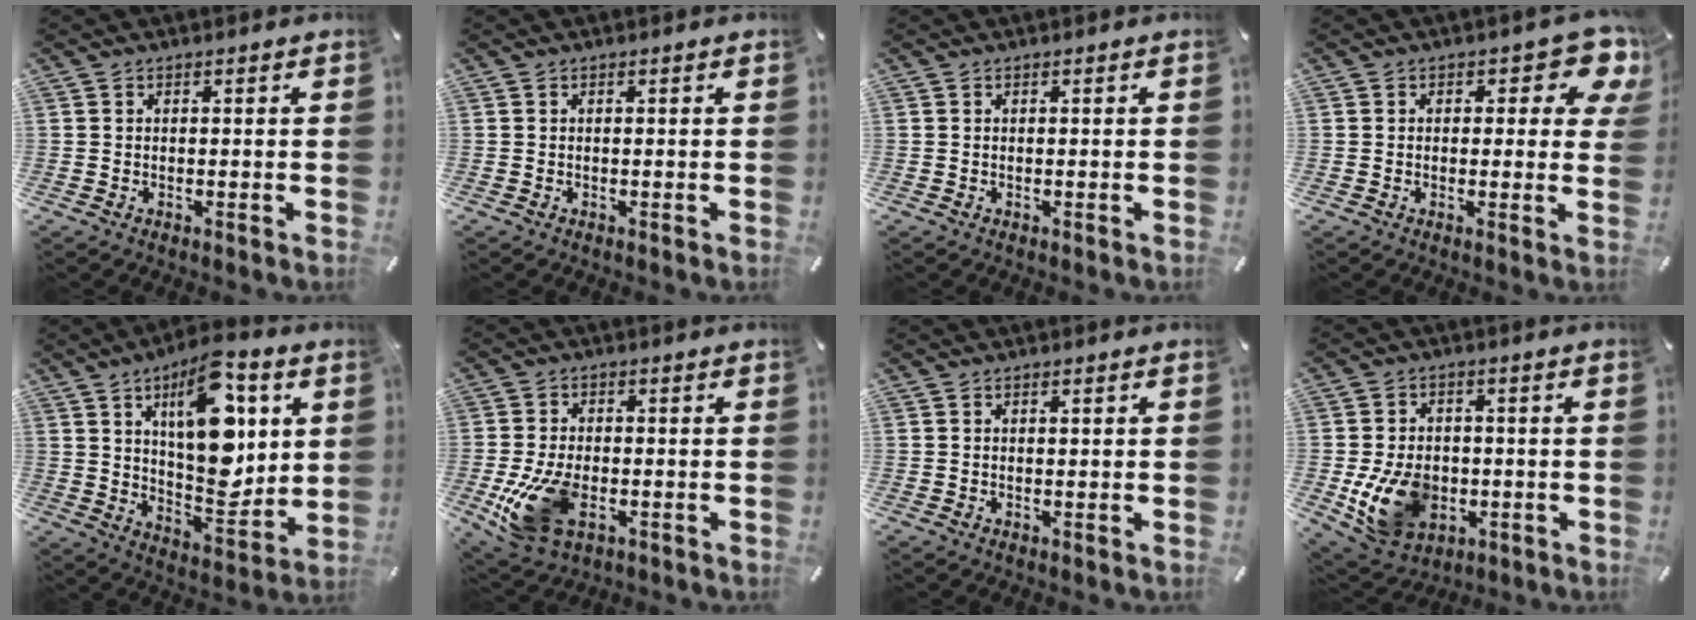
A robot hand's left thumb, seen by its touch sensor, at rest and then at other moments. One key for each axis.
{"total": 0.0}
{"total": 0.0}
{"total": 8.0, "fx": 3.8, "fy": 4.0, "fz": 5.8, "tx": -0.055, "ty": -0.024, "tz": 0.058}
{"total": 18.9, "fx": 7.0, "fy": 9.2, "fz": 14.9, "tx": -0.239, "ty": -0.042, "tz": 0.110}
{"total": 13.3, "fx": -3.6, "fy": 8.5, "fz": 9.6, "tx": -0.203, "ty": -0.004, "tz": -0.061}
{"total": 0.6, "fx": 0.1, "fy": 0.4, "fz": 0.5, "tx": -0.010, "ty": 0.001, "tz": 0.002}
{"total": 13.1, "fx": -3.1, "fy": 9.9, "fz": 8.1, "tx": -0.166, "ty": 0.009, "tz": -0.050}